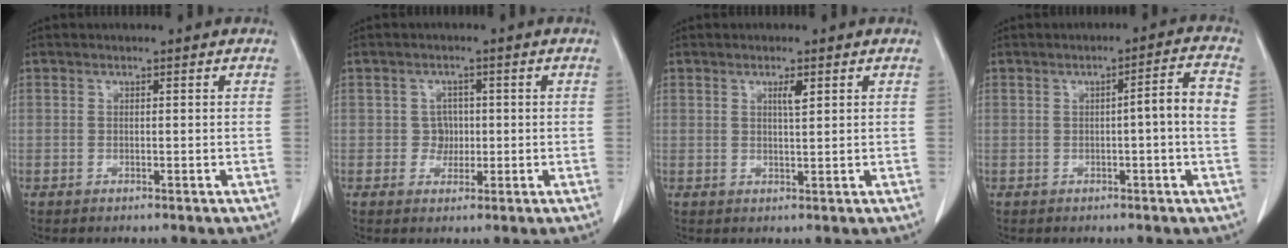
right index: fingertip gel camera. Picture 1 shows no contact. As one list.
[{"total": 2.4, "force": [-0.1, 2.4, 0.6], "torque": [-0.004, 0.007, -0.001]}, {"total": 1.8, "force": [0.9, 0.1, 1.6], "torque": [-0.031, -0.003, 0.014]}, {"total": 5.0, "force": [-0.1, -0.3, 5.0], "torque": [-0.069, 0.010, -0.004]}]